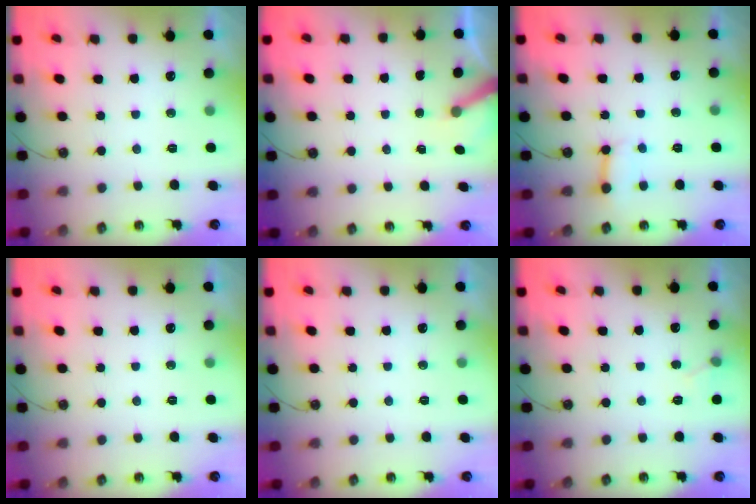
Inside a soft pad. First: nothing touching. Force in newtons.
{"total": 3.6, "press": 3.6, "slide": 0.2}
{"total": 4.2, "press": 4.2, "slide": 0.4}
{"total": 0.0}
{"total": 0.0}
{"total": 4.6, "press": 4.6, "slide": 0.6}